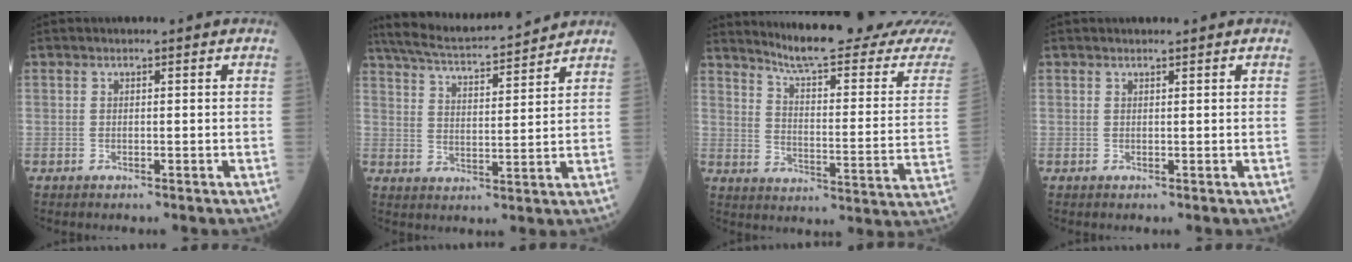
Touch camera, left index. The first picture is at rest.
{"total": 15.1, "force": [14.0, 1.2, 5.4], "torque": [-0.105, 0.023, 0.221]}
{"total": 22.0, "force": [20.5, -0.7, 8.0], "torque": [-0.124, -0.103, 0.261]}
{"total": 1.2, "force": [1.1, 0.0, 0.5], "torque": [-0.007, 0.008, 0.020]}